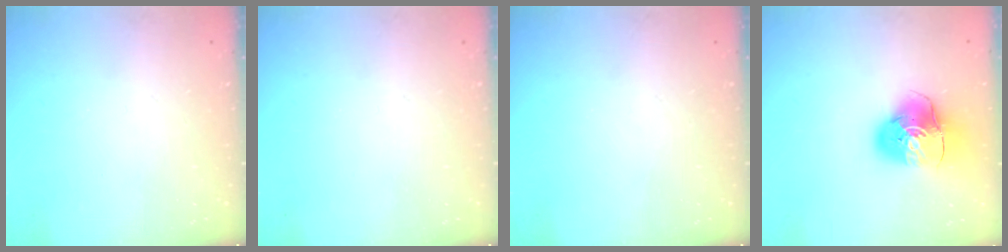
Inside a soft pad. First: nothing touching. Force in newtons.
{"total": 0.0}
{"total": 0.0}
{"total": 10.6, "press": 10.5, "slide": 1.2}